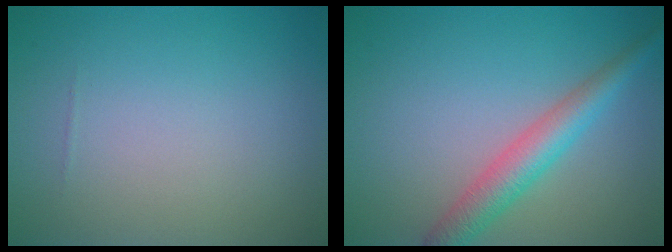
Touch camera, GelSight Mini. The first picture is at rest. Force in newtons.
{"total": 3.9, "press": 3.9, "slide": 0.1}